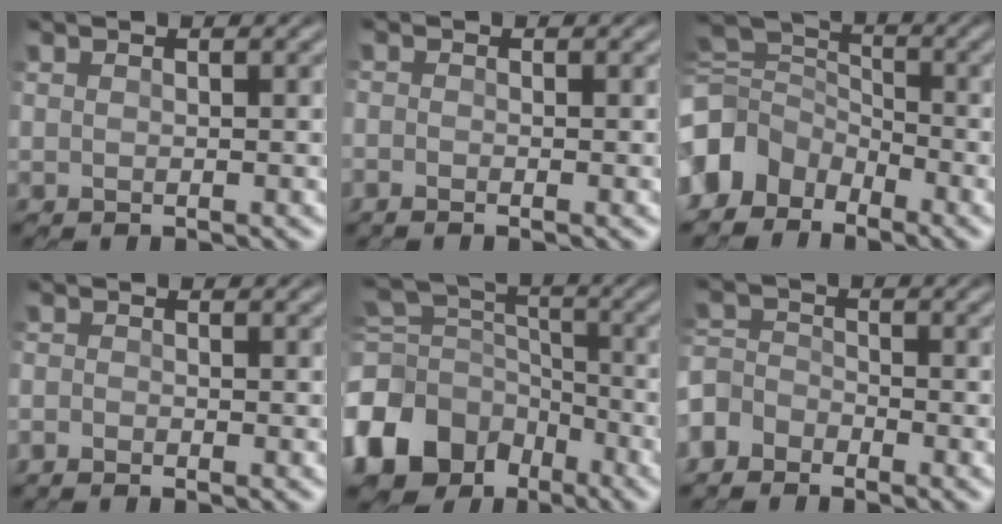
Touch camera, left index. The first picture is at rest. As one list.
[{"total": 0.6, "force": [-0.6, 0.0, 0.0], "torque": [0.003, -0.004, -0.015]}, {"total": 7.2, "force": [-4.1, 5.2, 2.8], "torque": [-0.064, -0.004, -0.101]}, {"total": 0.8, "force": [-0.8, 0.2, 0.0], "torque": [0.004, -0.006, -0.019]}, {"total": 12.9, "force": [-7.0, 9.4, 5.2], "torque": [-0.141, -0.019, -0.126]}, {"total": 3.6, "force": [-2.9, 2.1, 0.4], "torque": [0.006, -0.004, -0.070]}]